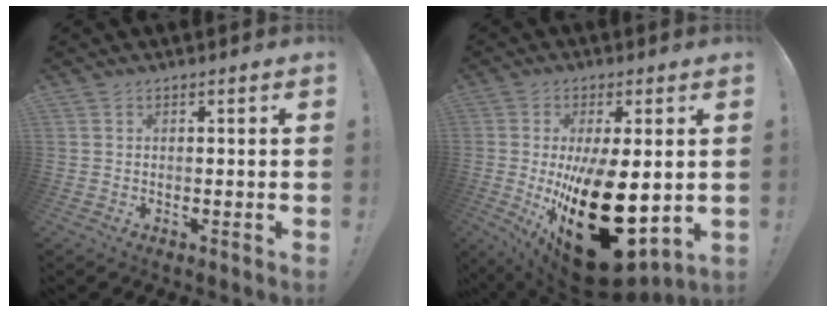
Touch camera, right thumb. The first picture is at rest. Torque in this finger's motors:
{"motor_torque": [0.77, 1.98, 2.77, 0.00, 0.97]}